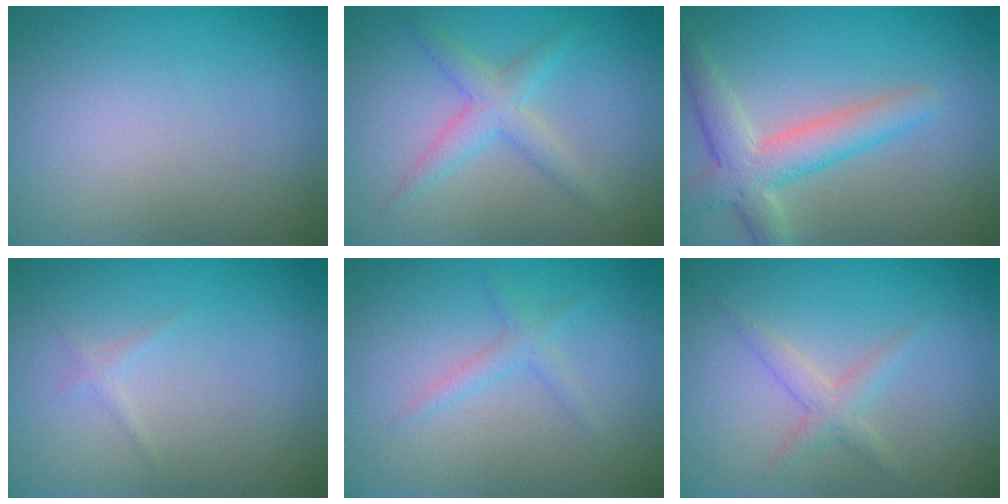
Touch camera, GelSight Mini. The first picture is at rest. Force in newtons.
{"total": 2.6, "press": 2.6, "slide": 0.1}
{"total": 4.4, "press": 4.4, "slide": 0.3}
{"total": 0.6, "press": 0.6, "slide": 0.0}
{"total": 1.3, "press": 1.3, "slide": 0.1}
{"total": 1.7, "press": 1.7, "slide": 0.1}